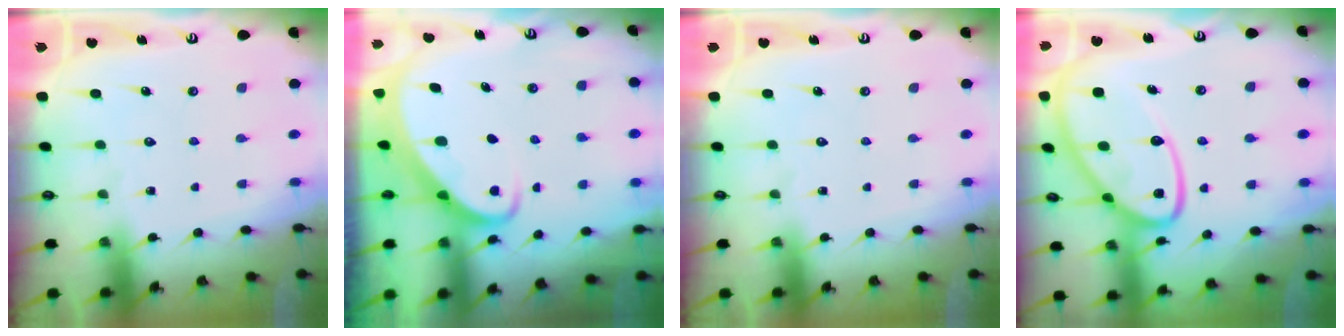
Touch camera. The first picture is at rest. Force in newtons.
{"total": 3.6, "press": 3.5, "slide": 0.4}
{"total": 0.0}
{"total": 19.5, "press": 19.4, "slide": 1.8}